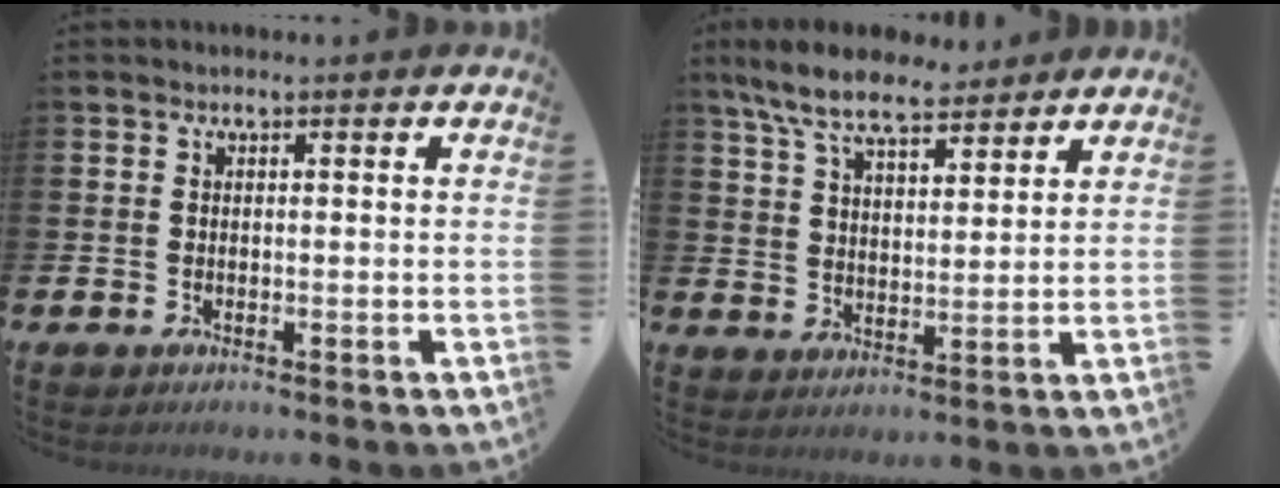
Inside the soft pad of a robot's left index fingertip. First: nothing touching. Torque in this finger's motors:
{"motor_torque": [1.11, -1.04, 0.23, 0.21]}